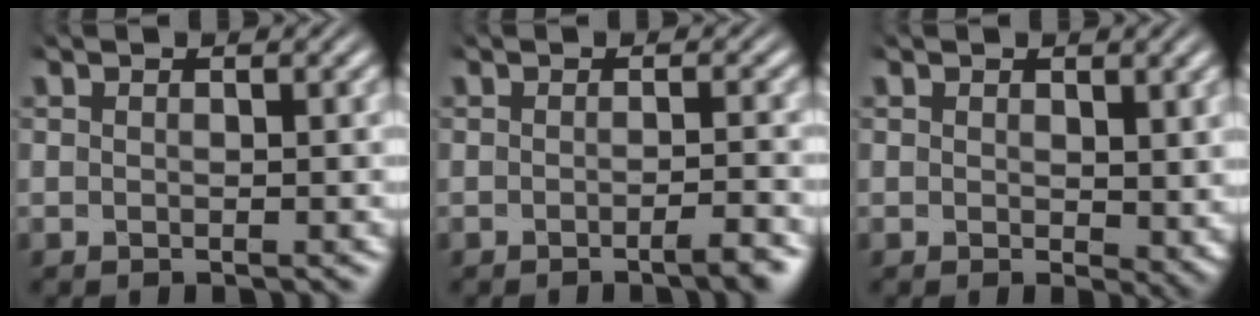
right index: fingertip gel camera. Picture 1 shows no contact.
{"total": 1.8, "force": [-1.3, 0.1, 1.2], "torque": [-0.015, 0.005, -0.028]}
{"total": 1.4, "force": [0.4, 0.6, 1.2], "torque": [-0.012, -0.014, 0.013]}